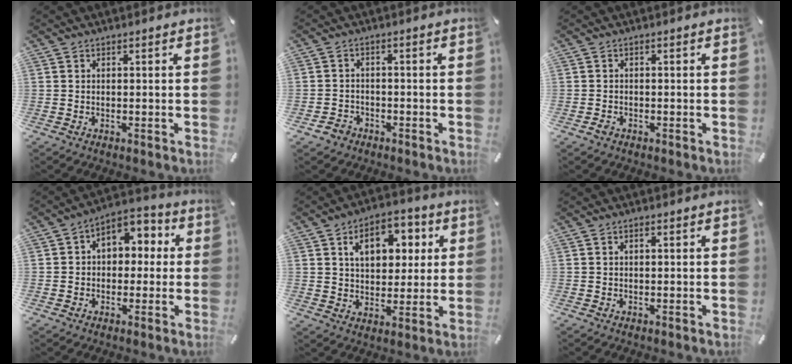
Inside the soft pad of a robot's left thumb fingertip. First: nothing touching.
{"total": 3.1, "force": [-2.1, 2.2, 0.4], "torque": [-0.005, 0.012, -0.044]}
{"total": 1.0, "force": [-0.8, 0.6, 0.4], "torque": [-0.007, 0.002, -0.016]}
{"total": 6.6, "force": [0.1, 5.9, 3.1], "torque": [-0.039, 0.007, -0.003]}
{"total": 11.2, "force": [4.4, 7.9, 6.6], "torque": [-0.097, -0.004, 0.074]}
{"total": 0.9, "force": [0.3, 0.5, 0.7], "torque": [-0.014, 0.004, 0.004]}